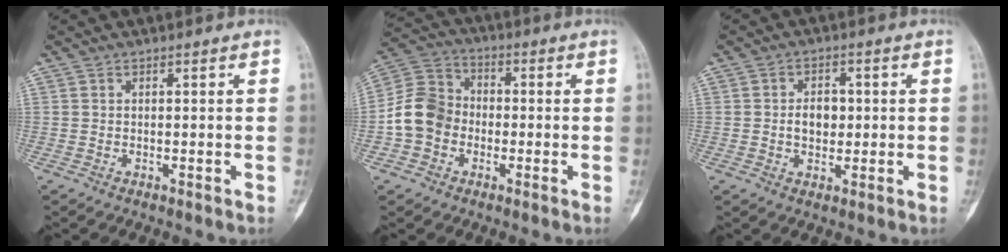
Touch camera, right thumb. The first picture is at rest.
{"total": 9.9, "force": [-2.1, 8.4, 4.7], "torque": [-0.077, 0.034, -0.052]}
{"total": 4.9, "force": [0.1, 3.5, 3.3], "torque": [-0.031, 0.006, -0.001]}